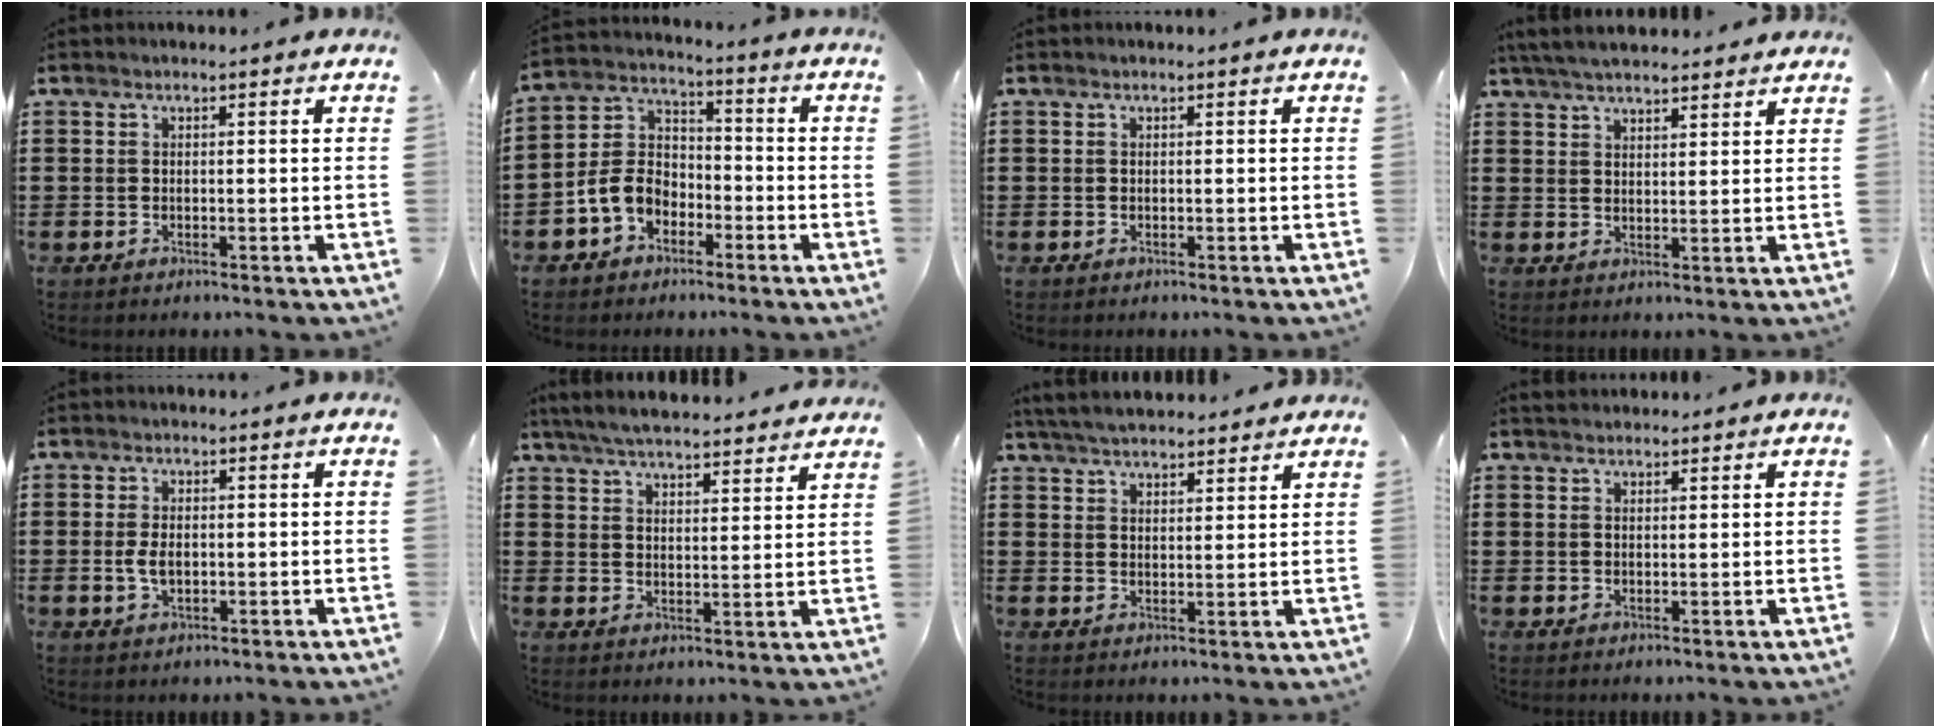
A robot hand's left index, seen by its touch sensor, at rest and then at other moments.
{"total": 6.8, "force": [-3.6, 5.1, 2.8], "torque": [-0.090, 0.010, -0.079]}
{"total": 0.0}
{"total": 4.4, "force": [4.2, 0.5, 1.2], "torque": [-0.036, -0.005, 0.079]}
{"total": 3.2, "force": [-0.2, 1.8, 2.7], "torque": [-0.067, -0.001, -0.009]}
{"total": 5.4, "force": [5.3, 0.1, 1.3], "torque": [-0.045, -0.023, 0.095]}
{"total": 4.3, "force": [4.3, 0.3, 0.8], "torque": [-0.029, -0.011, 0.079]}
{"total": 1.6, "force": [1.5, 0.6, 0.0], "torque": [-0.003, 0.004, 0.031]}